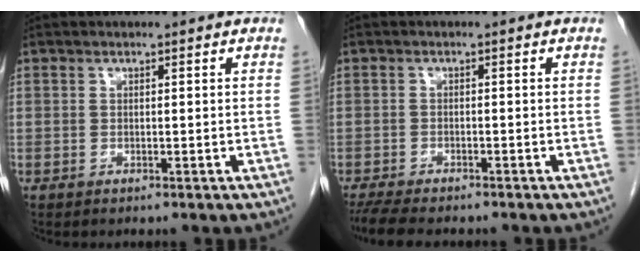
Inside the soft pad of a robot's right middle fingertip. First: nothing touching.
{"total": 7.5, "force": [-6.4, 1.6, 3.6], "torque": [-0.059, -0.014, -0.101]}